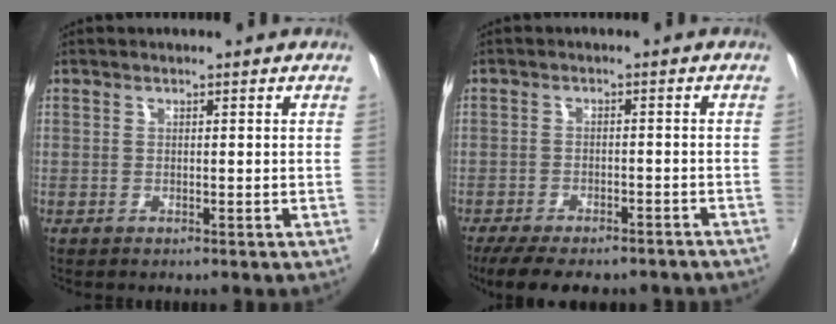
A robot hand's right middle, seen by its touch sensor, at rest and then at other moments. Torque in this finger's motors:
{"motor_torque": [1.06, -1.08, 0.52, 0.07]}